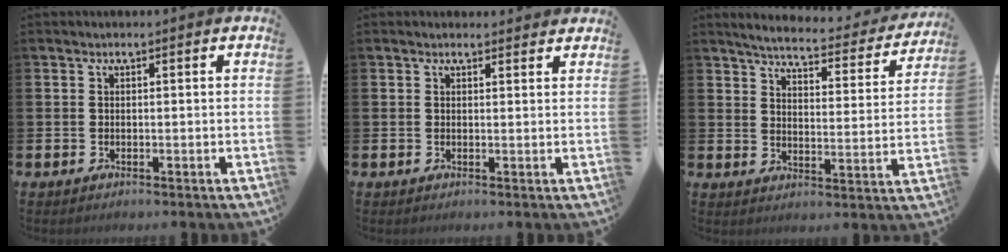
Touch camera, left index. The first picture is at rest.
{"total": 1.1, "force": [1.1, 0.3, 0.0], "torque": [0.010, -0.002, 0.018]}
{"total": 4.9, "force": [4.6, 0.7, 1.6], "torque": [-0.047, -0.036, 0.072]}